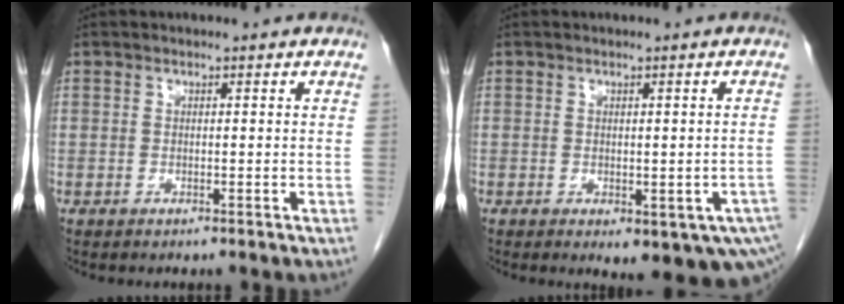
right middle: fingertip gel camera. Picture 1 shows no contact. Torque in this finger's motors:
{"motor_torque": [1.17, -0.96, 0.13, 0.05]}